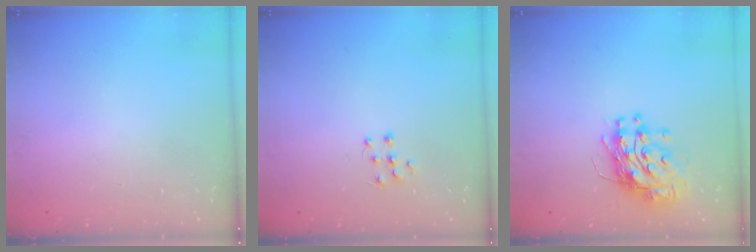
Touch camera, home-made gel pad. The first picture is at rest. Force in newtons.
{"total": 6.2, "press": 6.2, "slide": 0.4}
{"total": 11.5, "press": 11.4, "slide": 1.3}